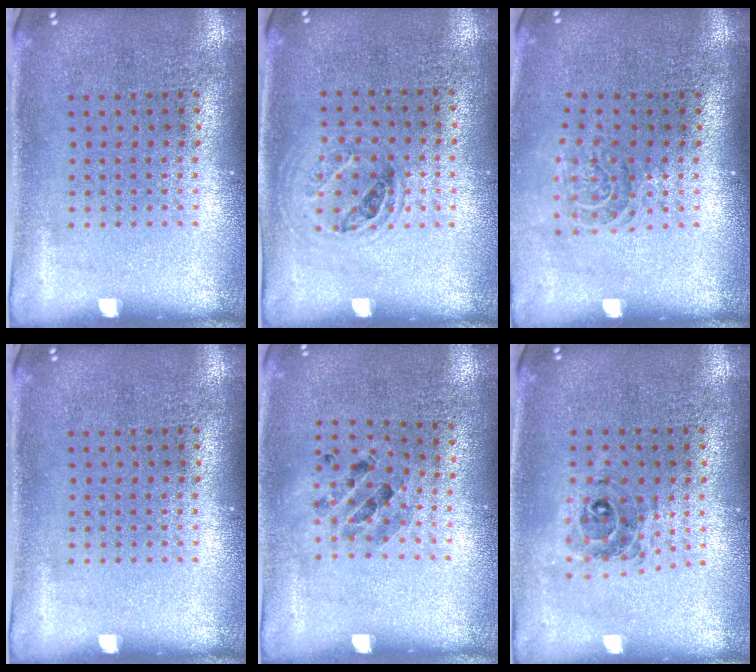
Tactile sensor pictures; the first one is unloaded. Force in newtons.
{"total": 0.9, "press": 0.8, "slide": 0.4}
{"total": 1.5, "press": 1.2, "slide": 1.0}
{"total": 0.0}
{"total": 0.8, "press": 0.8, "slide": 0.1}
{"total": 0.7, "press": 0.7, "slide": 0.1}